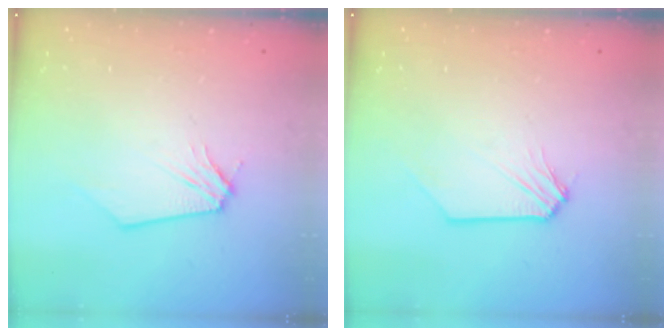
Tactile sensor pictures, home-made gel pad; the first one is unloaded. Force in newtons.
{"total": 1.0, "press": 1.0, "slide": 0.2}